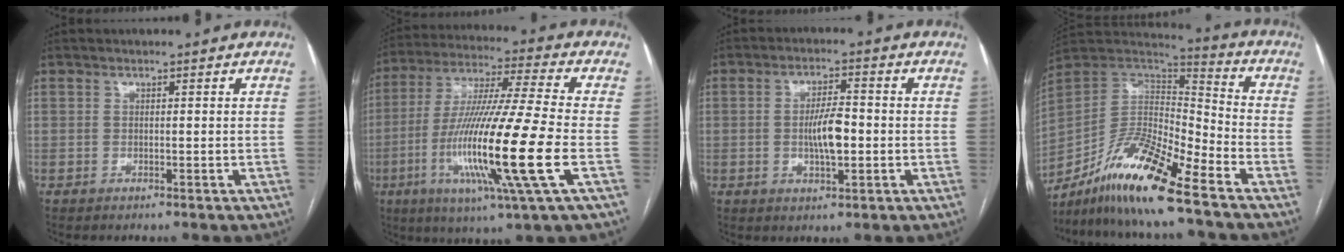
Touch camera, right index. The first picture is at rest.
{"total": 20.5, "force": [-5.4, -0.7, 19.8], "torque": [-0.395, -0.030, -0.109]}
{"total": 5.9, "force": [-0.7, 1.6, 5.6], "torque": [-0.107, 0.002, -0.012]}
{"total": 15.3, "force": [-10.8, 1.8, 10.7], "torque": [-0.199, 0.012, -0.195]}